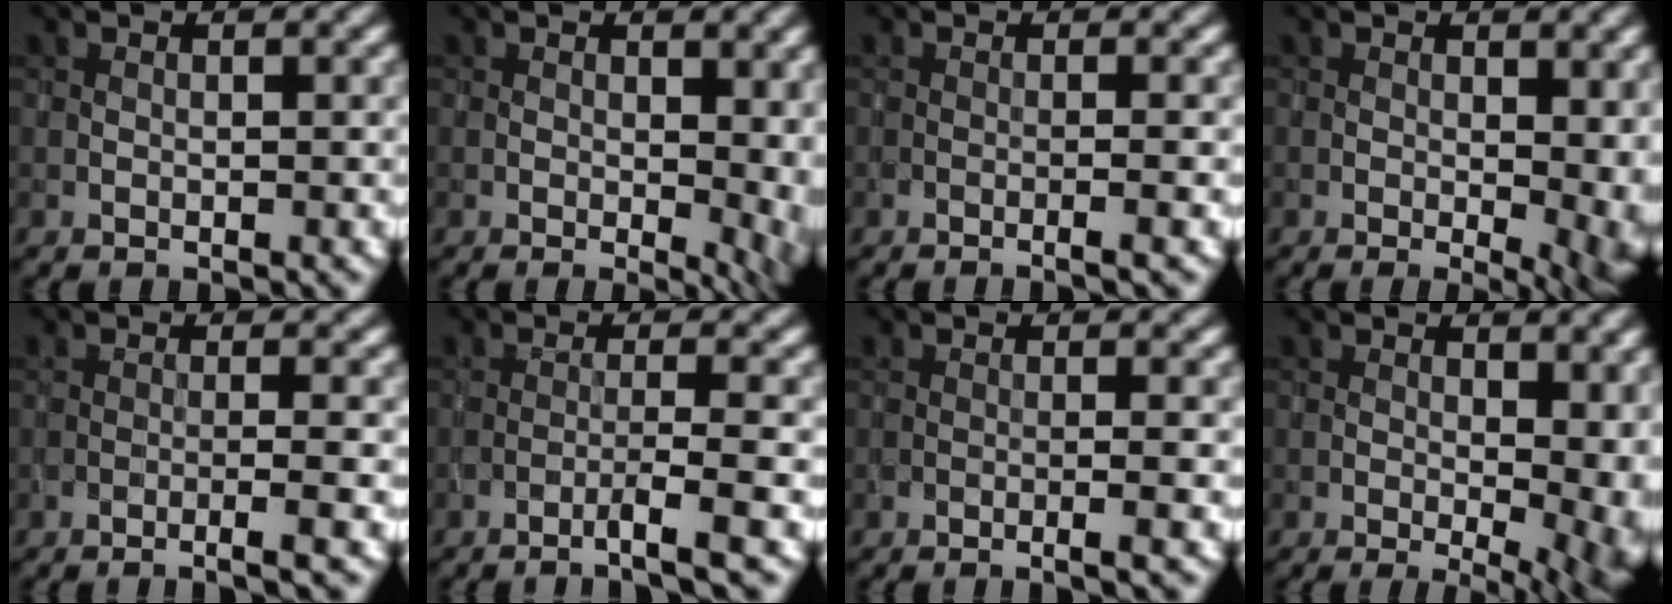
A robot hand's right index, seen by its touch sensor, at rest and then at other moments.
{"total": 4.7, "force": [0.1, 2.2, 4.2], "torque": [-0.044, -0.009, 0.005]}
{"total": 1.8, "force": [-0.6, 0.5, 1.7], "torque": [-0.015, -0.001, -0.021]}
{"total": 6.1, "force": [-0.3, 2.6, 5.5], "torque": [-0.055, -0.009, 0.000]}
{"total": 2.6, "force": [-1.3, 0.4, 2.3], "torque": [-0.021, 0.001, -0.035]}
{"total": 3.3, "force": [-1.9, 0.1, 2.7], "torque": [-0.034, 0.009, -0.047]}
{"total": 2.2, "force": [-0.9, 0.5, 1.9], "torque": [-0.017, 0.000, -0.025]}
{"total": 8.6, "force": [-0.5, 3.9, 7.6], "torque": [-0.069, -0.005, 0.005]}